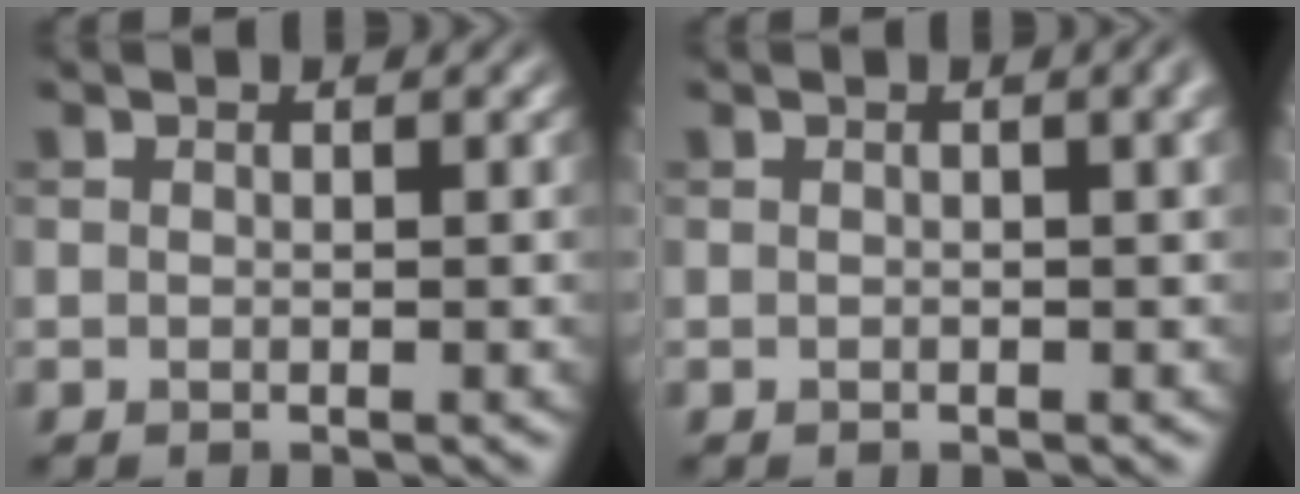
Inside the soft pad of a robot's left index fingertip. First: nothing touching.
{"total": 2.5, "force": [0.8, 0.9, 2.2], "torque": [-0.018, 0.007, 0.006]}